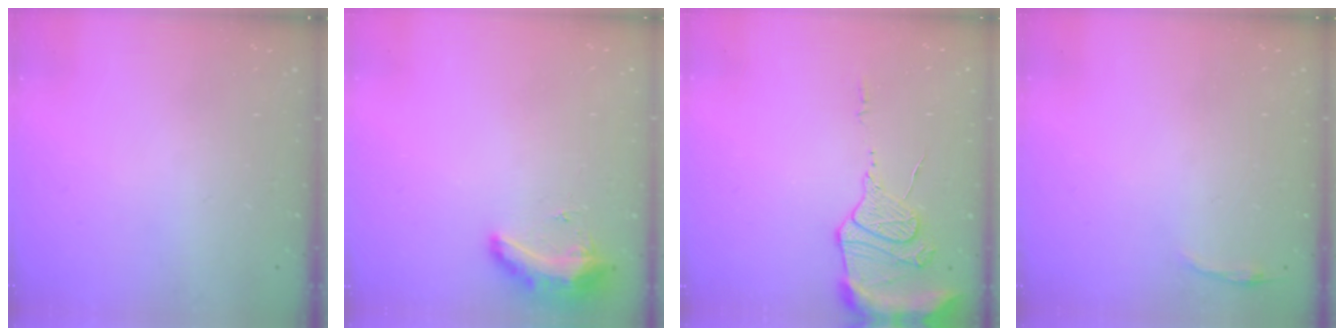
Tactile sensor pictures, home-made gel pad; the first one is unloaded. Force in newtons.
{"total": 8.8, "press": 8.8, "slide": 0.7}
{"total": 12.5, "press": 12.4, "slide": 1.1}
{"total": 2.8, "press": 2.8, "slide": 0.6}